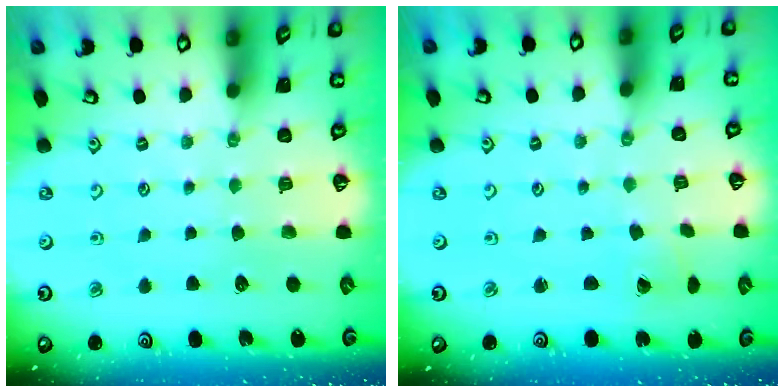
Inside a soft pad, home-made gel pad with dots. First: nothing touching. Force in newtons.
{"total": 1.7, "press": 1.7, "slide": 0.3}